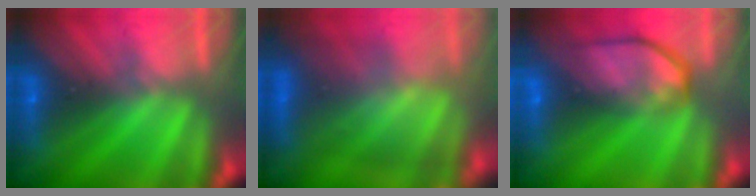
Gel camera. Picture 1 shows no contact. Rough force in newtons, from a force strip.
{"total": 9.1}
{"total": 5.8}